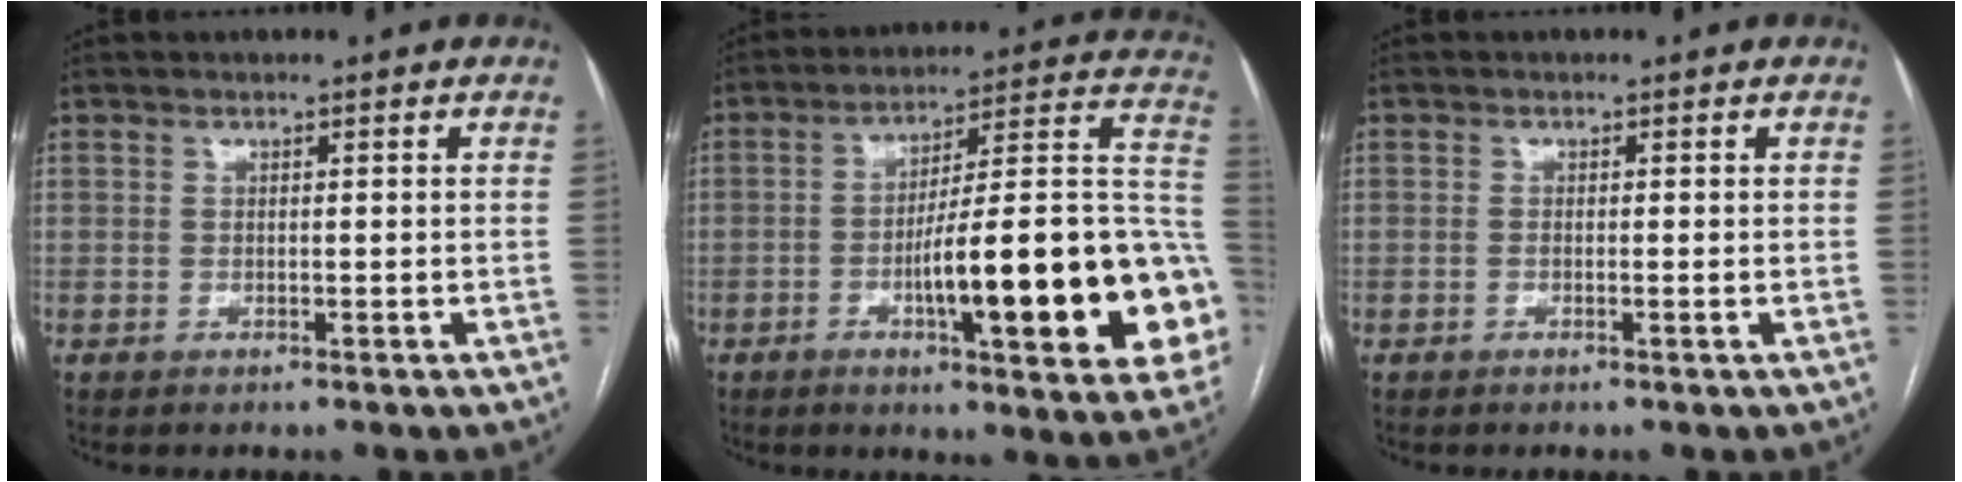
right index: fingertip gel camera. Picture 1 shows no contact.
{"total": 25.6, "force": [-6.6, 3.7, 24.4], "torque": [-0.255, 0.018, -0.087]}
{"total": 0.5, "force": [-0.3, 0.0, 0.5], "torque": [-0.008, 0.000, -0.003]}